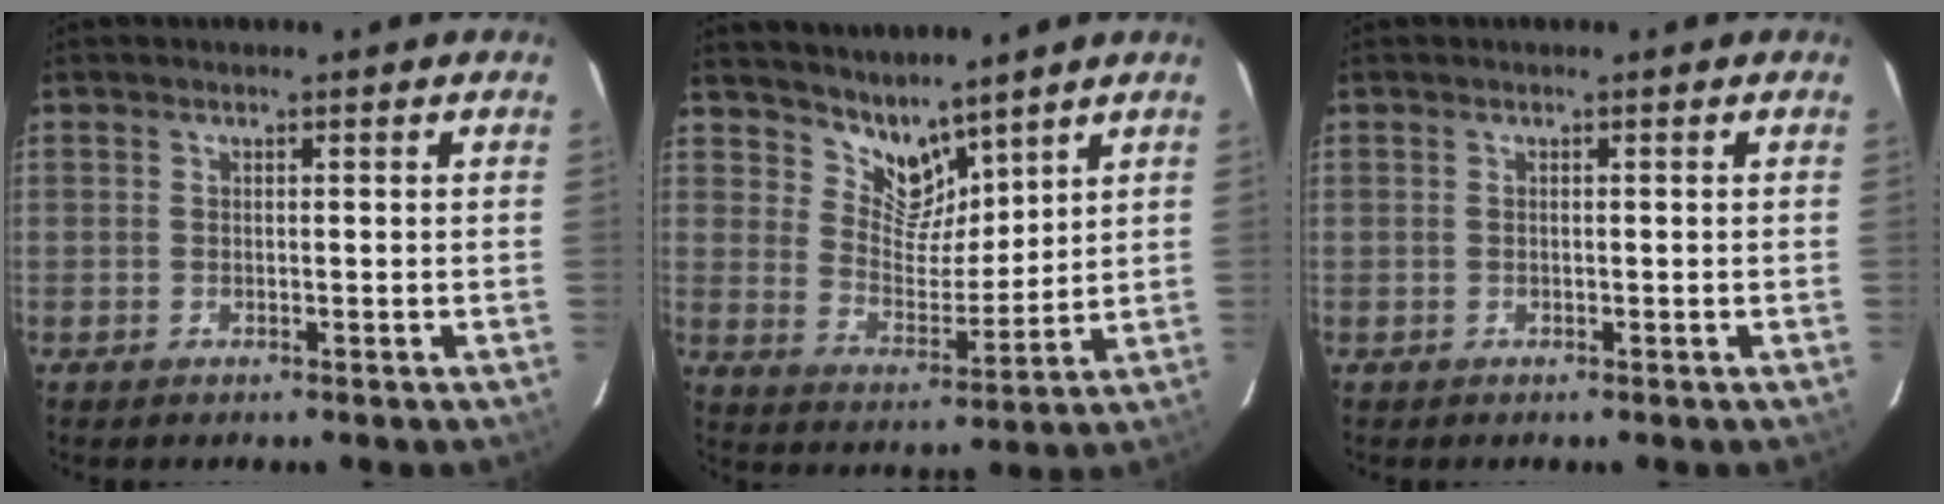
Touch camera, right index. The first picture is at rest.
{"total": 8.7, "force": [7.5, 3.7, 2.5], "torque": [-0.039, -0.001, 0.144]}
{"total": 0.0}